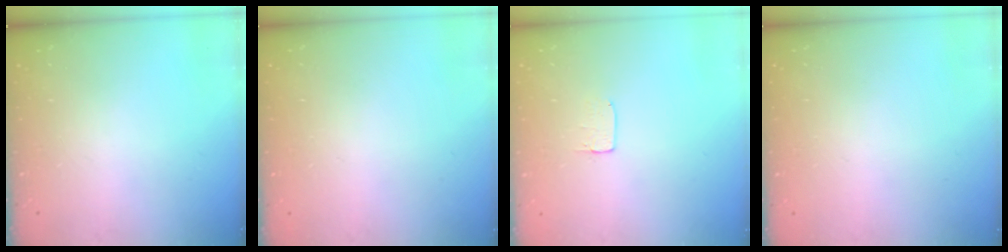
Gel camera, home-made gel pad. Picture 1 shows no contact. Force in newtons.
{"total": 0.0}
{"total": 3.7, "press": 3.6, "slide": 0.2}
{"total": 0.0}